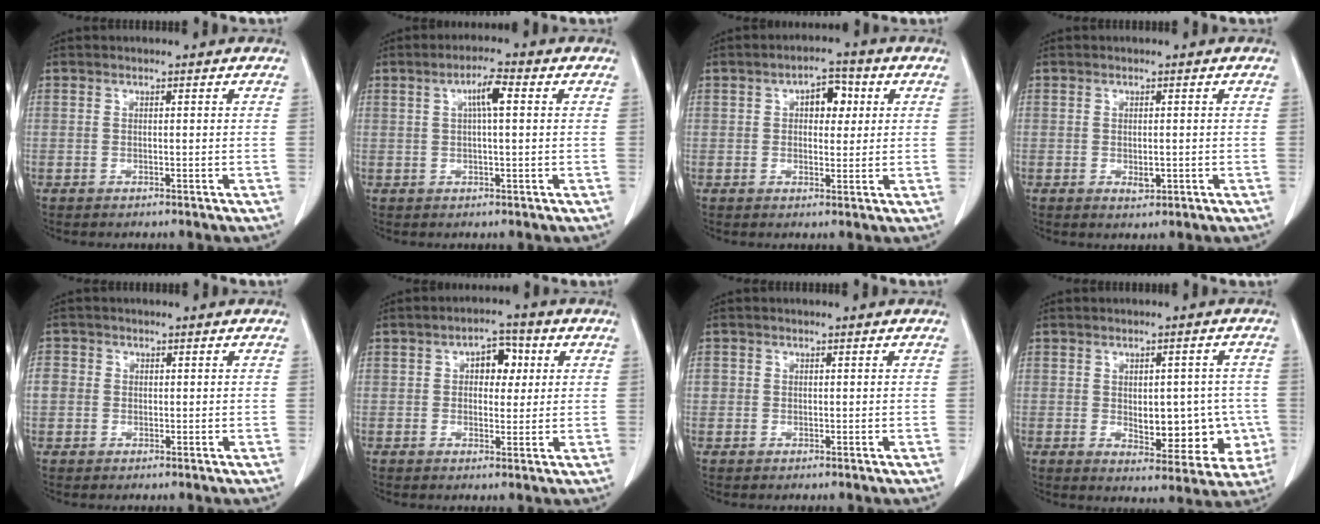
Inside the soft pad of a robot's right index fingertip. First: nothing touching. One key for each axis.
{"total": 4.0, "fx": 1.0, "fy": 0.5, "fz": 3.9, "tx": -0.070, "ty": 0.009, "tz": 0.017}
{"total": 5.0, "fx": 1.4, "fy": 2.8, "fz": 3.9, "tx": -0.055, "ty": 0.016, "tz": 0.019}
{"total": 1.7, "fx": -0.4, "fy": 0.9, "fz": 1.4, "tx": -0.024, "ty": -0.003, "tz": -0.001}
{"total": 4.9, "fx": 0.3, "fy": 4.6, "fz": 1.7, "tx": -0.050, "ty": 0.019, "tz": 0.008}
{"total": 5.1, "fx": 1.3, "fy": 3.1, "fz": 3.8, "tx": -0.052, "ty": 0.017, "tz": 0.019}
{"total": 1.2, "fx": 0.1, "fy": 1.2, "fz": 0.2, "tx": 0.010, "ty": 0.005, "tz": -0.002}
{"total": 10.4, "fx": -1.2, "fy": 5.7, "fz": 8.7, "tx": -0.096, "ty": 0.011, "tz": 0.003}